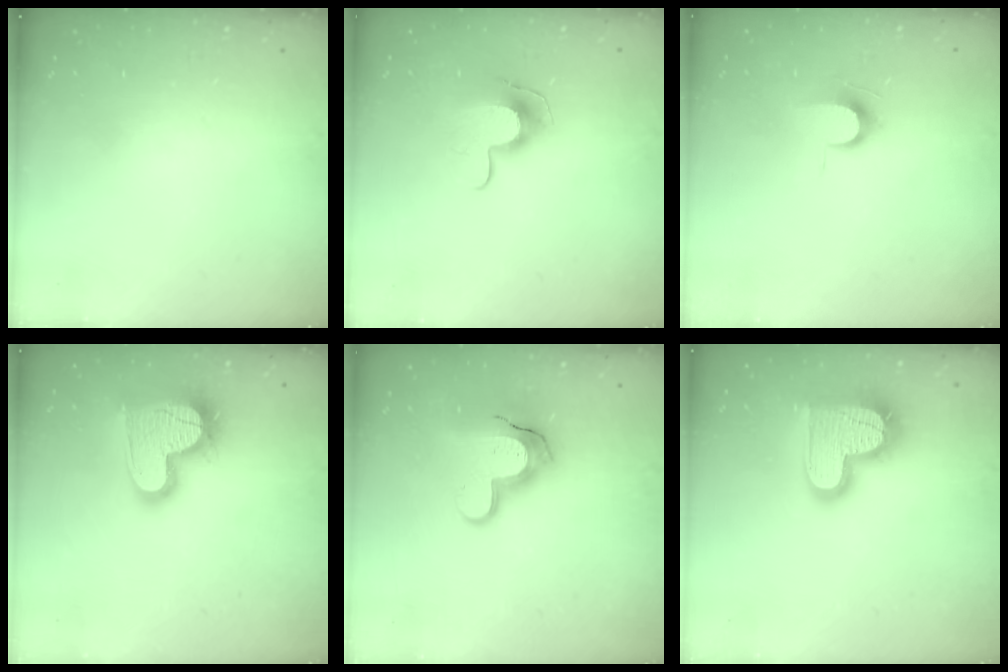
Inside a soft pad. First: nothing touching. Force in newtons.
{"total": 10.3, "press": 10.3, "slide": 0.4}
{"total": 7.2, "press": 7.1, "slide": 0.7}
{"total": 19.3, "press": 19.2, "slide": 1.5}
{"total": 15.4, "press": 15.3, "slide": 1.1}
{"total": 19.8, "press": 19.7, "slide": 1.3}